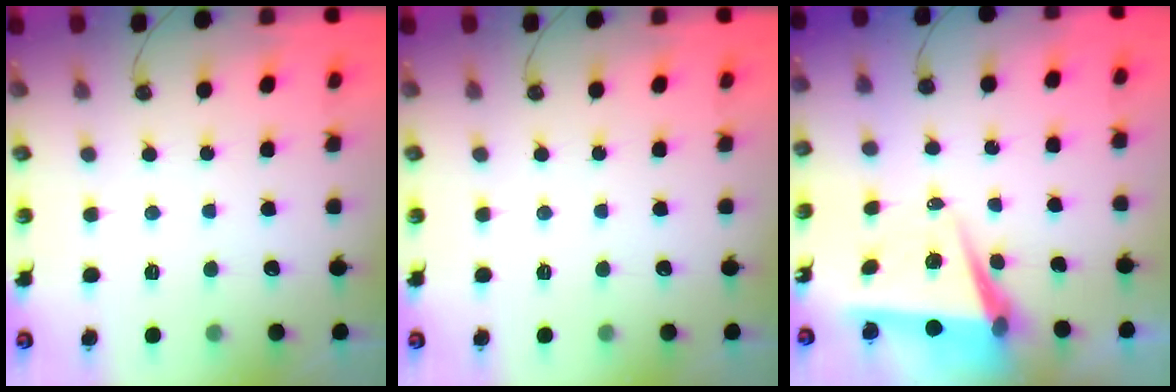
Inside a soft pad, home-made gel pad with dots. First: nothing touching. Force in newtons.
{"total": 0.0}
{"total": 6.4, "press": 4.7, "slide": 4.4}